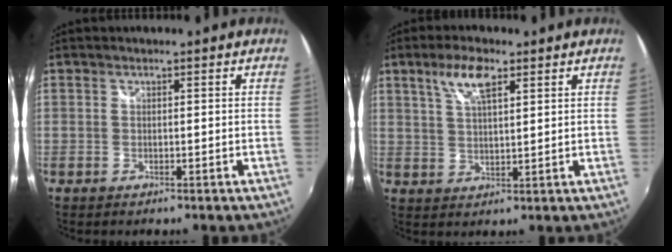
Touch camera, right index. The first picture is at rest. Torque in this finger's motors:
{"motor_torque": [0.24, -0.01, 0.24, 0.09]}